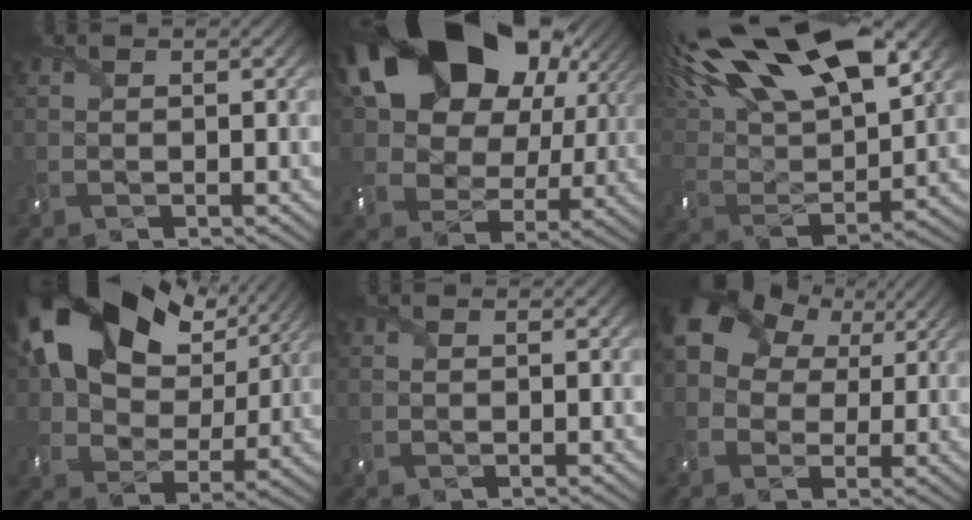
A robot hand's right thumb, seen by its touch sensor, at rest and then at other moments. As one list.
[{"total": 19.4, "force": [7.5, 13.5, 11.8], "torque": [-0.216, 0.026, 0.138]}, {"total": 20.2, "force": [11.6, 7.9, 14.5], "torque": [-0.300, 0.044, 0.180]}, {"total": 19.1, "force": [8.7, 12.6, 11.3], "torque": [-0.222, 0.028, 0.150]}, {"total": 0.0}, {"total": 12.7, "force": [3.2, 10.1, 7.1], "torque": [-0.181, 0.030, 0.040]}]